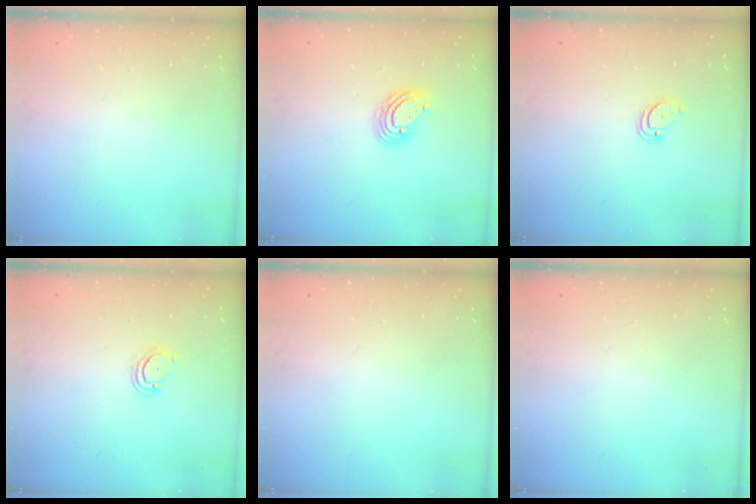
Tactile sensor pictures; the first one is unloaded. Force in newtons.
{"total": 8.0, "press": 7.8, "slide": 1.5}
{"total": 2.1, "press": 2.1, "slide": 0.2}
{"total": 3.7, "press": 3.7, "slide": 0.3}
{"total": 0.0}
{"total": 0.0}